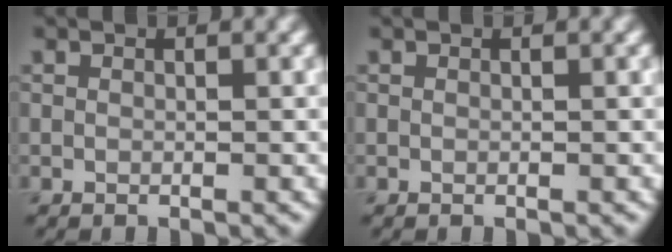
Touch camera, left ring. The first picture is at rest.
{"total": 0.0}